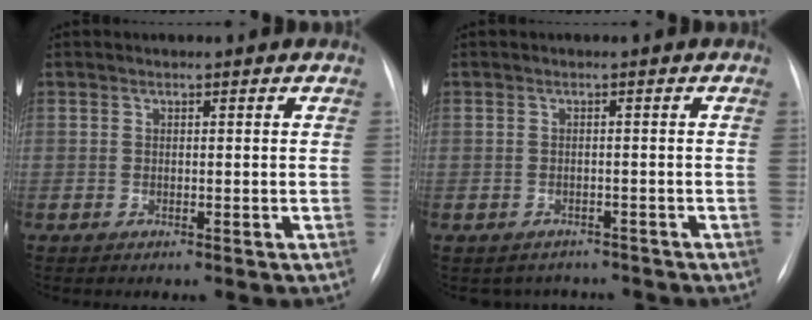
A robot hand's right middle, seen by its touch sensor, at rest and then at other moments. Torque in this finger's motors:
{"motor_torque": [-0.12, -0.19, -0.06, 0.00]}